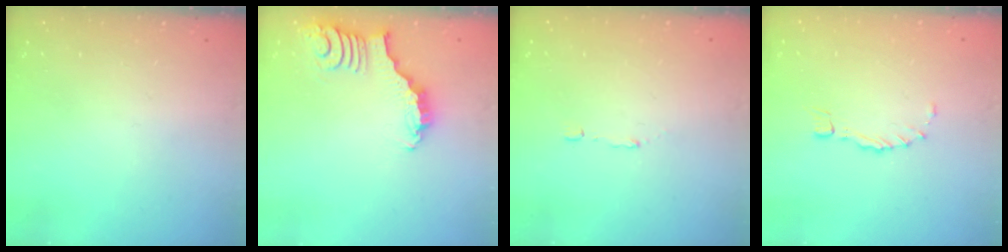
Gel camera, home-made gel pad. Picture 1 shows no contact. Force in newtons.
{"total": 2.9, "press": 2.8, "slide": 0.4}
{"total": 2.9, "press": 2.9, "slide": 0.6}
{"total": 0.8, "press": 0.7, "slide": 0.3}